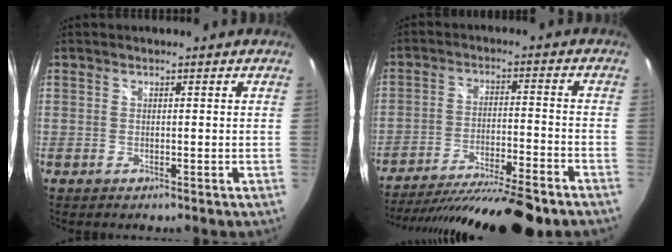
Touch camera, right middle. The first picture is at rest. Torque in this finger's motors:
{"motor_torque": [1.07, -1.07, 0.31, 0.15]}